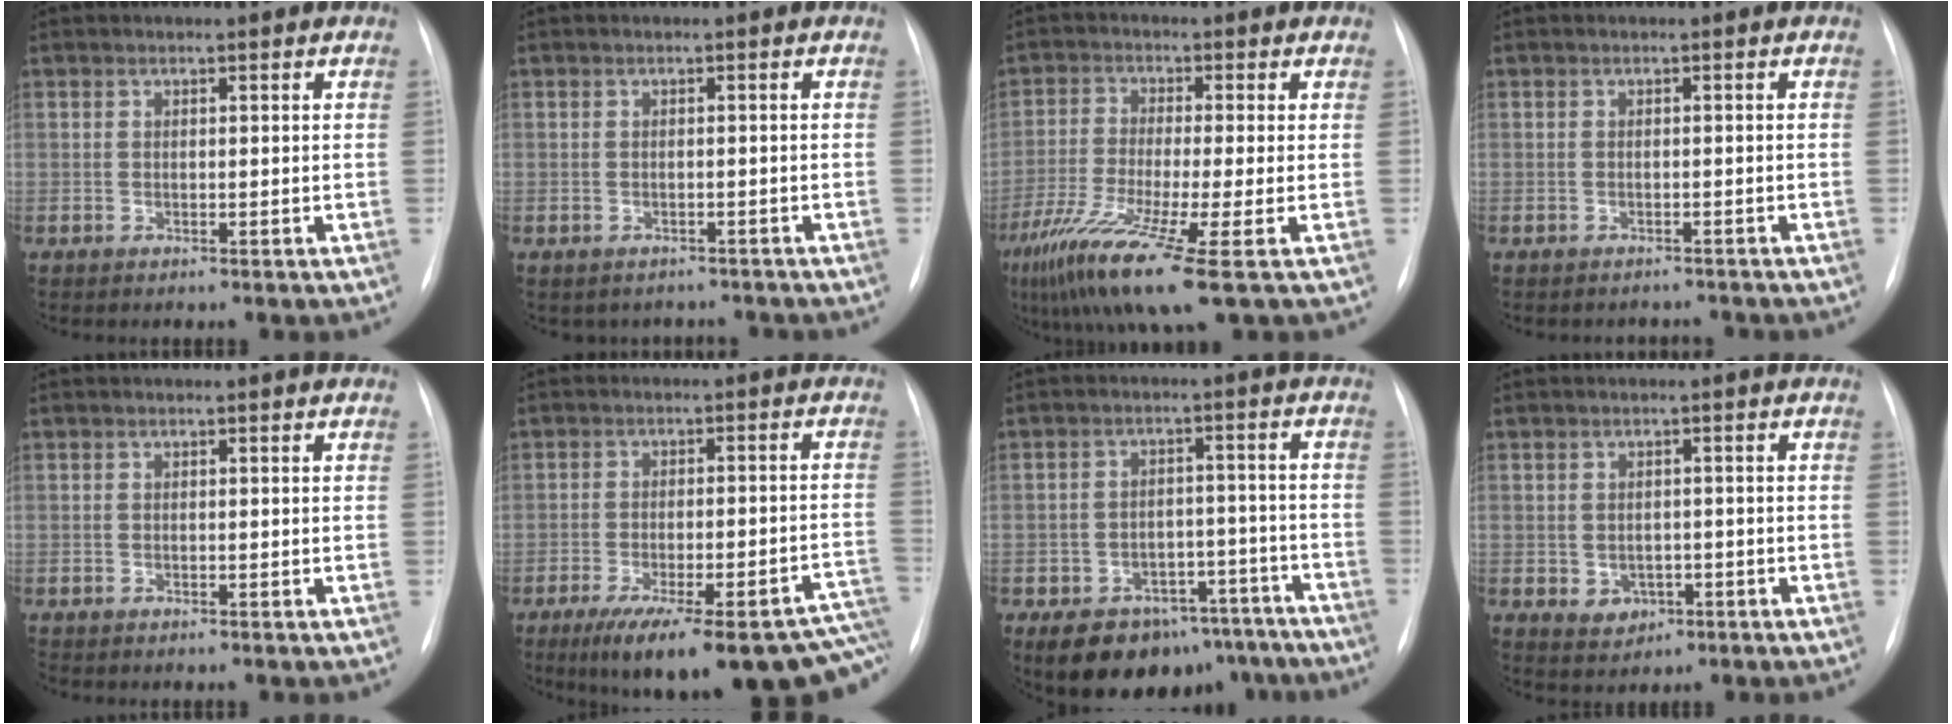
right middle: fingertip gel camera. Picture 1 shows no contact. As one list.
[{"total": 3.6, "force": [-3.1, 1.9, 0.0], "torque": [0.000, 0.017, -0.034]}, {"total": 12.0, "force": [-6.5, -0.4, 10.1], "torque": [-0.203, -0.041, -0.121]}, {"total": 2.7, "force": [-2.5, 1.0, -0.2], "torque": [0.006, 0.002, -0.030]}, {"total": 0.0}, {"total": 23.0, "force": [-15.7, 5.6, 15.8], "torque": [-0.154, 0.009, -0.203]}, {"total": 16.0, "force": [-11.9, 8.7, 6.3], "torque": [-0.085, 0.022, -0.152]}, {"total": 3.2, "force": [-0.7, 2.8, 1.3], "torque": [-0.015, 0.004, 0.001]}]